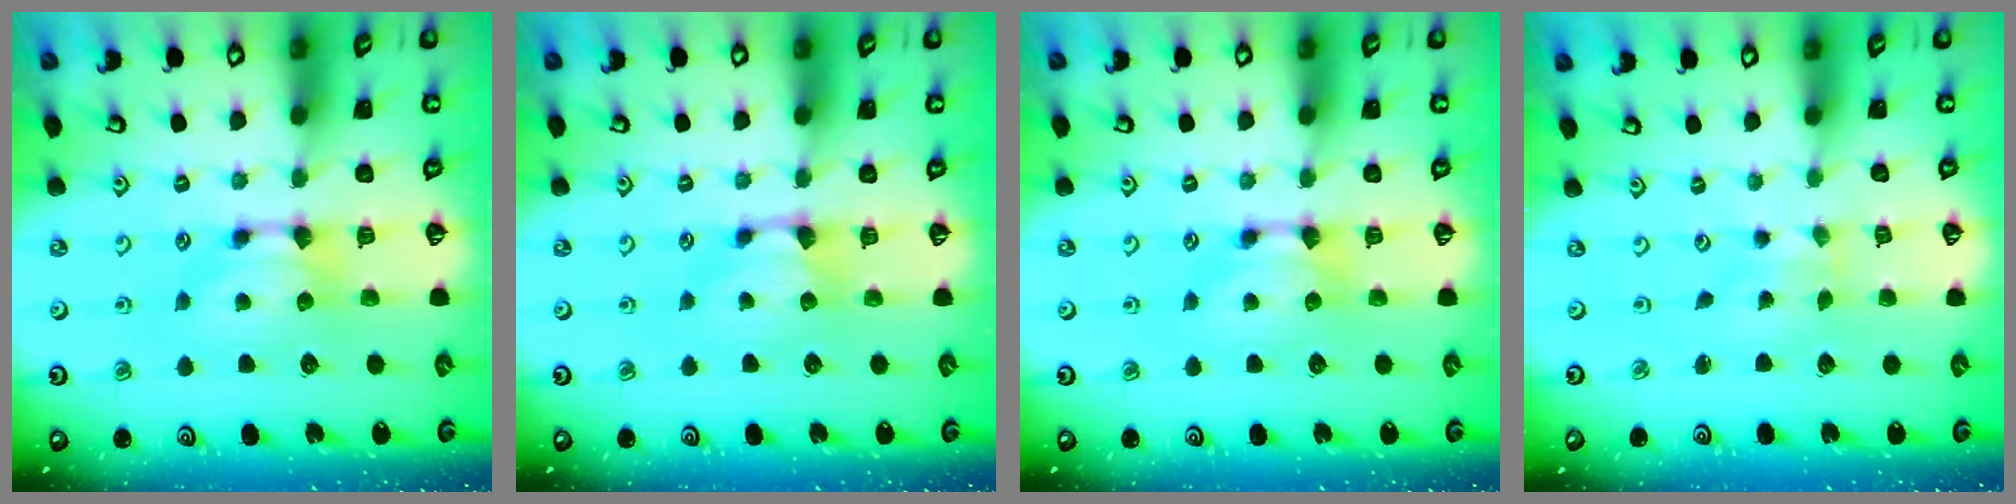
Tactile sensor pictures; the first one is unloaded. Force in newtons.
{"total": 0.8, "press": 0.2, "slide": 0.8}
{"total": 0.0}
{"total": 3.9, "press": 3.8, "slide": 0.7}